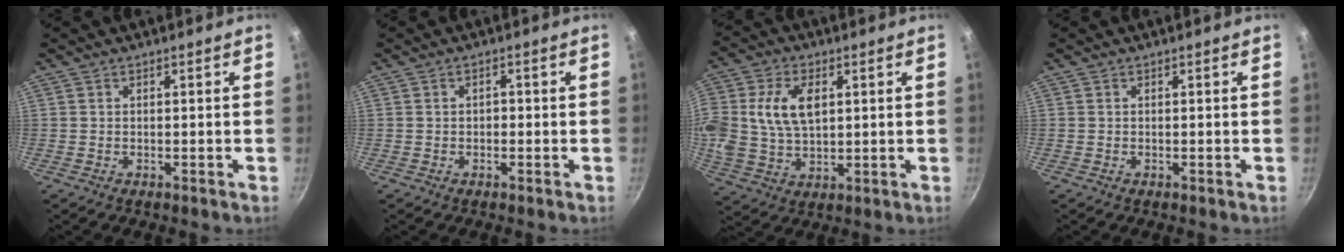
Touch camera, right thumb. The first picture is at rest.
{"total": 1.1, "force": [-0.1, 0.9, 0.7], "torque": [0.000, 0.007, -0.006]}
{"total": 13.3, "force": [2.7, 8.4, 9.9], "torque": [-0.198, 0.003, 0.057]}
{"total": 0.0}